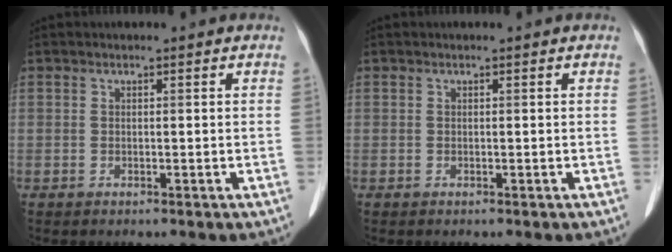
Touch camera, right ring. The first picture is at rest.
{"total": 0.0}